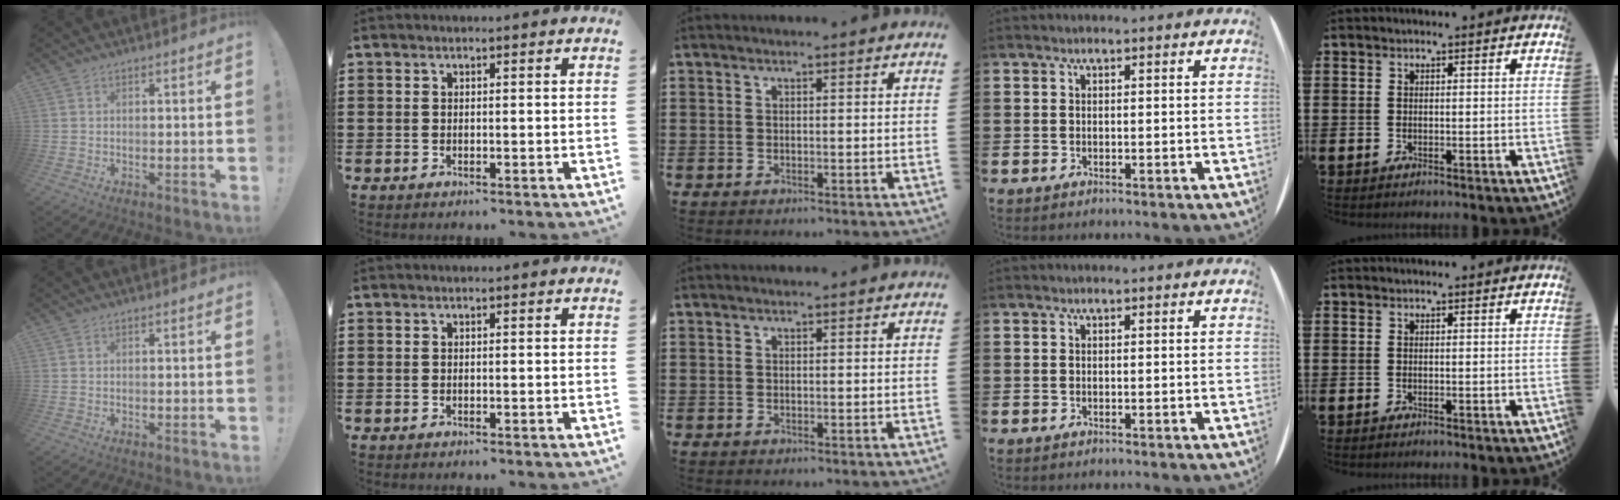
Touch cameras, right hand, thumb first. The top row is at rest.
{}